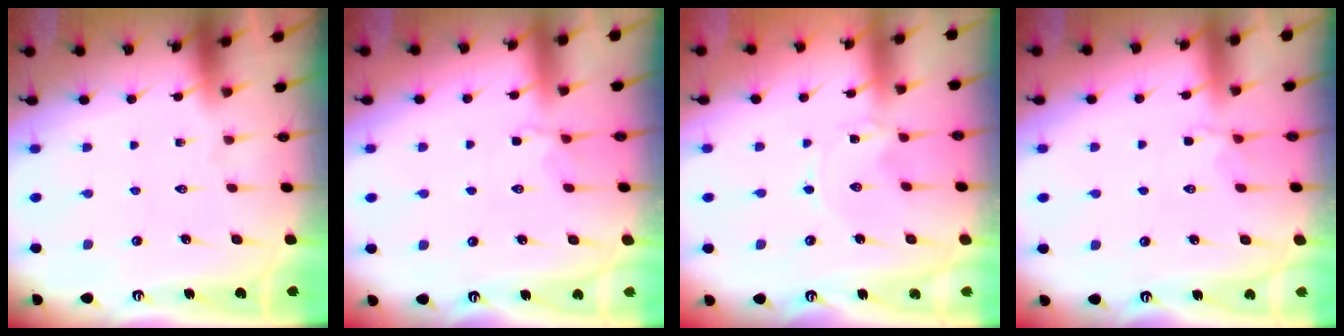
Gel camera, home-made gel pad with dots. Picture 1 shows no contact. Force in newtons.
{"total": 2.7, "press": 2.3, "slide": 1.4}
{"total": 0.0}
{"total": 2.7, "press": 2.3, "slide": 1.4}